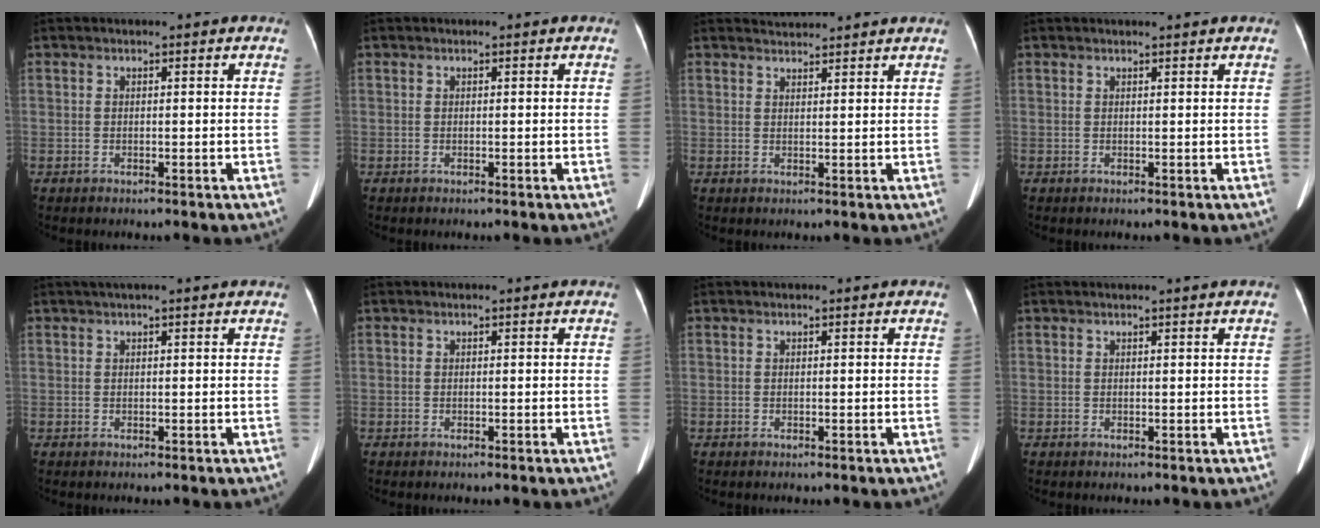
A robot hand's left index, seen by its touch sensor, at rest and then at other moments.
{"total": 0.0}
{"total": 2.6, "force": [2.5, -0.5, -0.2], "torque": [-0.004, 0.013, 0.043]}
{"total": 1.1, "force": [1.0, -0.3, 0.4], "torque": [-0.010, 0.003, 0.018]}
{"total": 4.1, "force": [3.3, -0.2, 2.3], "torque": [-0.031, 0.034, 0.044]}
{"total": 0.0}
{"total": 0.0}
{"total": 1.1, "force": [0.9, -0.3, 0.6], "torque": [-0.012, 0.004, 0.022]}